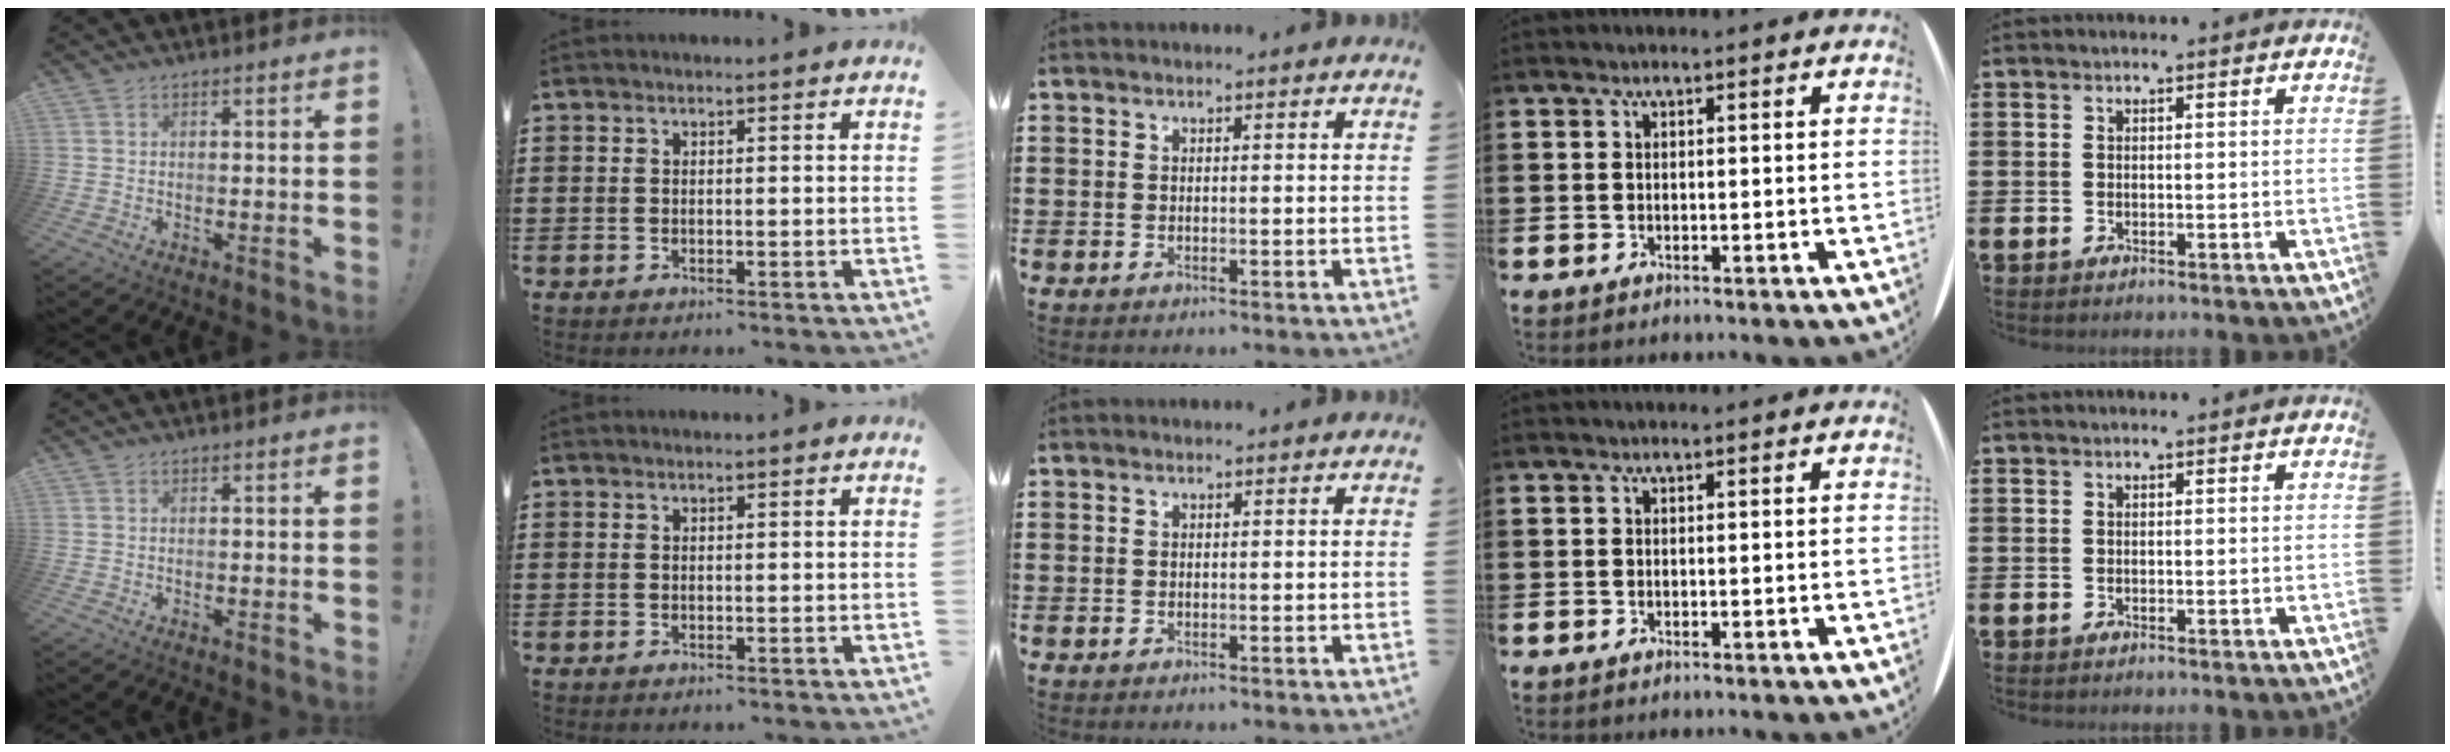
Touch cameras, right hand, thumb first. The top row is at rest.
{}